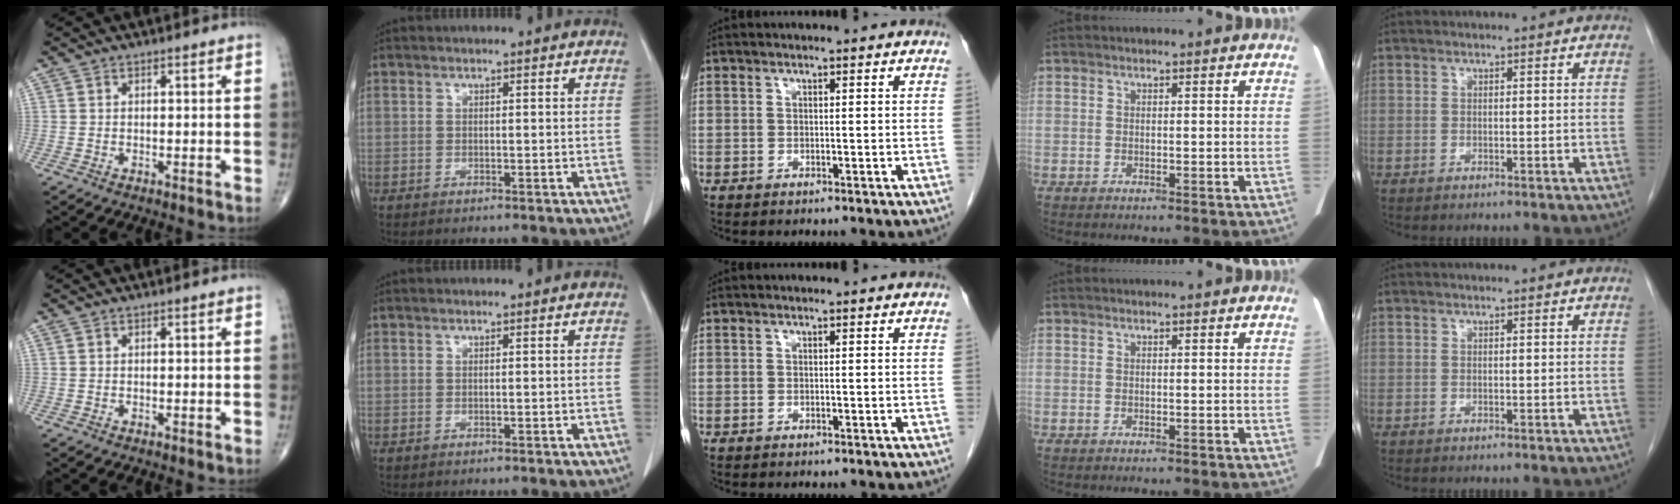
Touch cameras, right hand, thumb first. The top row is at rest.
{}